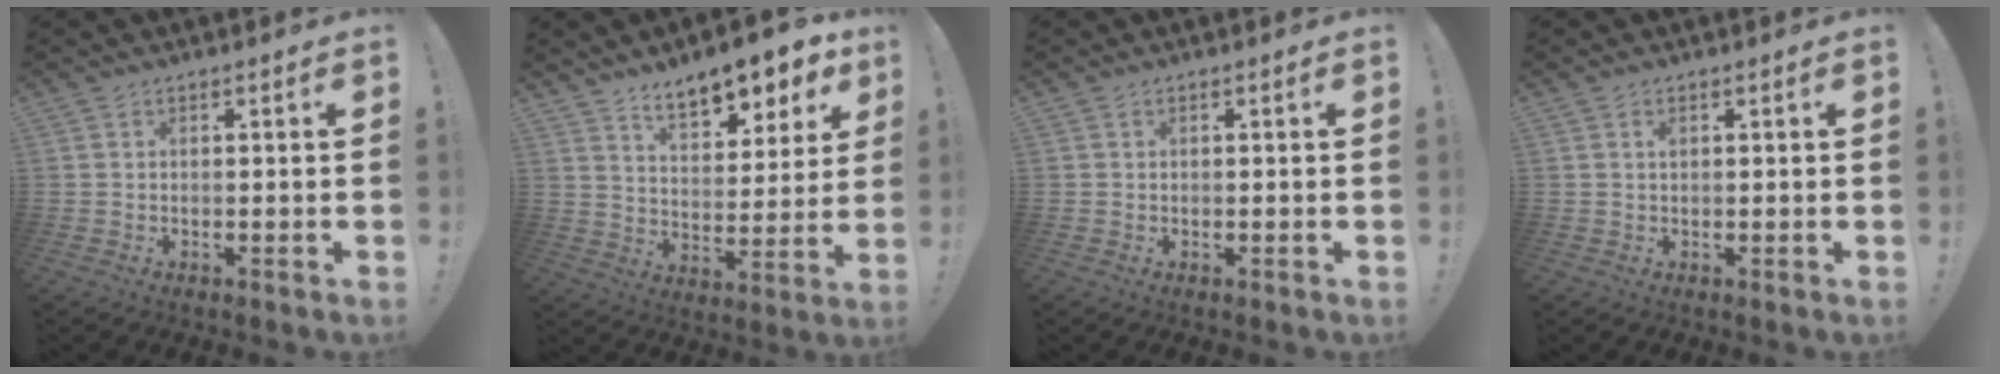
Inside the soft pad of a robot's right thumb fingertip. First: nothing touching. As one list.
[{"total": 12.9, "force": [9.6, 5.5, 6.5], "torque": [-0.090, -0.069, 0.168]}, {"total": 0.0}, {"total": 0.9, "force": [0.3, 0.5, 0.7], "torque": [-0.006, -0.002, 0.004]}]